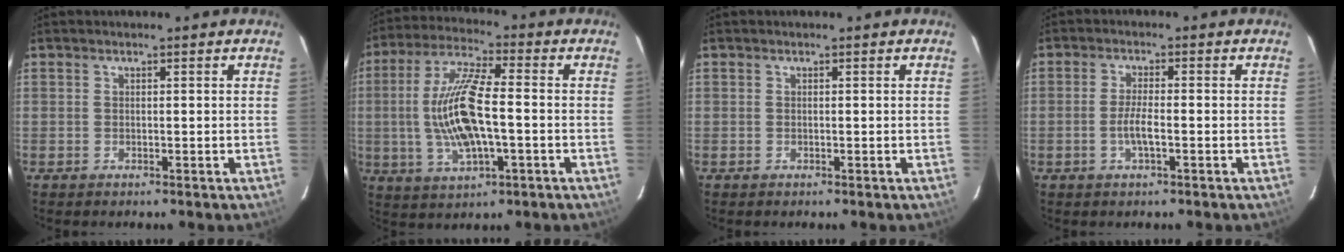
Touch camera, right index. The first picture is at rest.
{"total": 14.3, "force": [-1.6, 4.4, 13.5], "torque": [-0.272, 0.002, -0.028]}
{"total": 0.0}
{"total": 3.7, "force": [-1.3, 0.4, 3.5], "torque": [-0.069, -0.002, -0.024]}